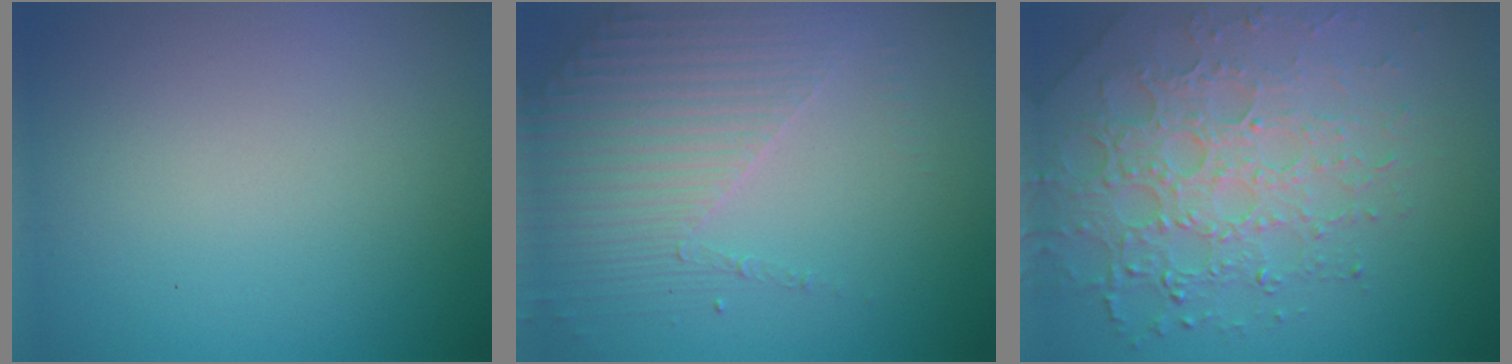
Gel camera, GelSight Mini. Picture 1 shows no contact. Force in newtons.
{"total": 4.3, "press": 3.2, "slide": 2.9}
{"total": 7.0, "press": 5.1, "slide": 4.7}